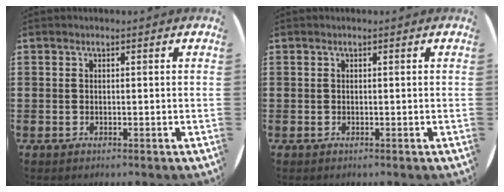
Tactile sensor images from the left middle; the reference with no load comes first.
{"total": 0.0}